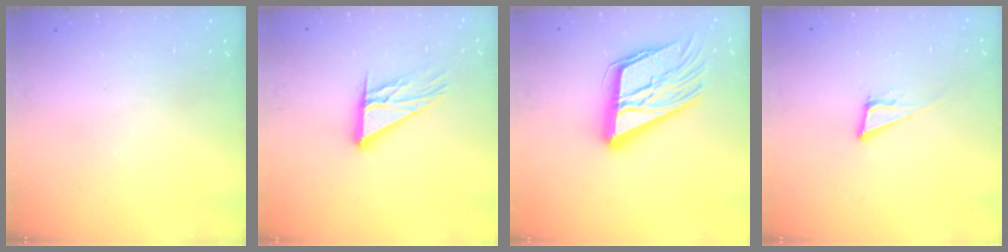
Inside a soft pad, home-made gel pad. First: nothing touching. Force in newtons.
{"total": 11.7, "press": 11.7, "slide": 0.9}
{"total": 20.2, "press": 20.1, "slide": 2.1}
{"total": 6.8, "press": 6.4, "slide": 2.4}